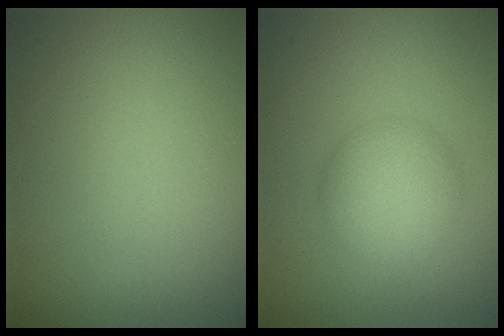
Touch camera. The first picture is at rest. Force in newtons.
{"total": 4.0, "press": 4.0, "slide": 0.1}